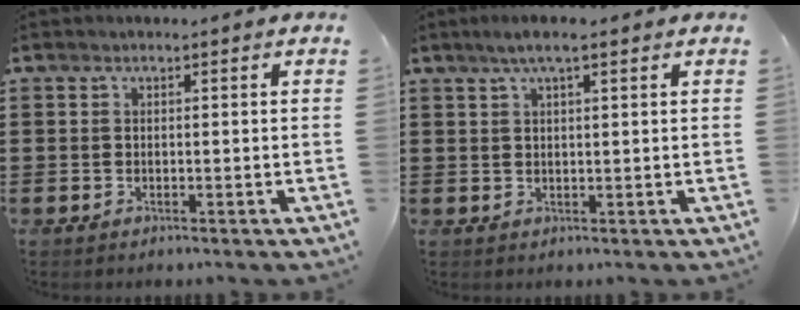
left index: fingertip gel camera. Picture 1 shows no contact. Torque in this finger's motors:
{"motor_torque": [0.87, -0.77, 0.44, 0.11]}